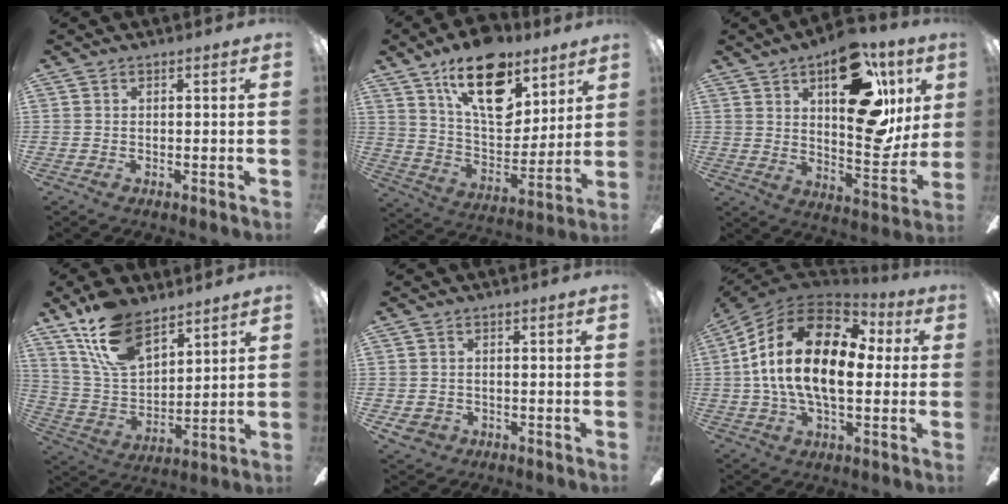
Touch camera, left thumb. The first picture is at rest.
{"total": 21.7, "force": [13.1, 11.2, 13.1], "torque": [-0.208, -0.065, 0.230]}
{"total": 23.8, "force": [11.4, 11.4, 17.5], "torque": [-0.221, -0.055, 0.182]}
{"total": 16.4, "force": [11.0, 8.1, 9.2], "torque": [-0.182, -0.042, 0.205]}
{"total": 3.1, "force": [-1.2, 2.7, 1.0], "torque": [-0.033, 0.004, -0.026]}
{"total": 21.7, "force": [2.9, 11.7, 18.0], "torque": [-0.368, 0.000, 0.042]}